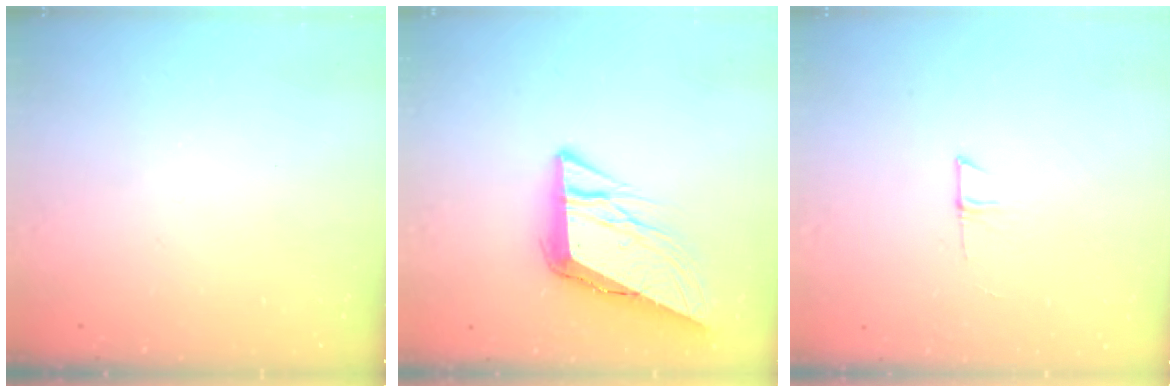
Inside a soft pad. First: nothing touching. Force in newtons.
{"total": 11.4, "press": 11.2, "slide": 1.9}
{"total": 4.0, "press": 4.0, "slide": 0.4}